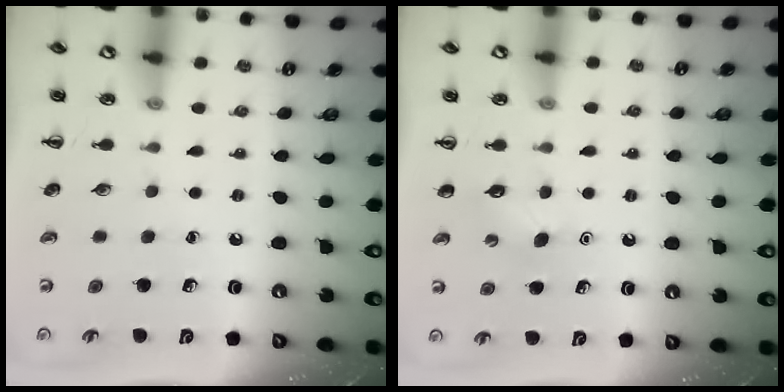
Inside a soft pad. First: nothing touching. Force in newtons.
{"total": 2.8, "press": 2.7, "slide": 0.8}